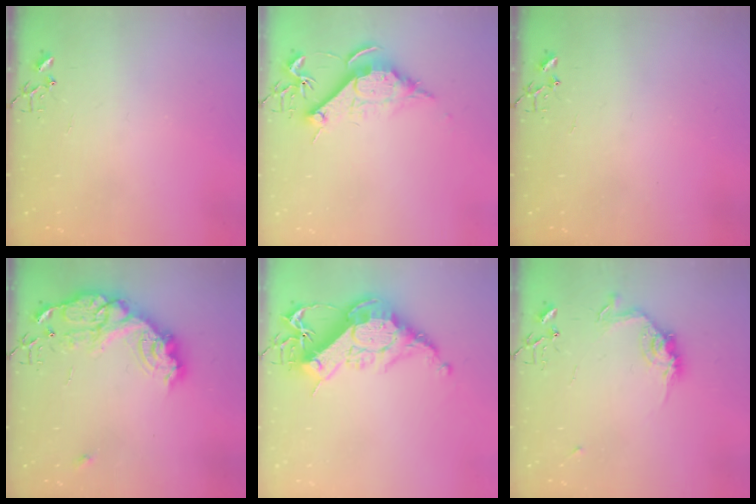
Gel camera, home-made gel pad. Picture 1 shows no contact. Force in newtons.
{"total": 10.8, "press": 10.8, "slide": 0.1}
{"total": 0.0}
{"total": 18.7, "press": 18.7, "slide": 1.3}
{"total": 18.5, "press": 18.4, "slide": 1.5}
{"total": 10.9, "press": 10.9, "slide": 0.5}